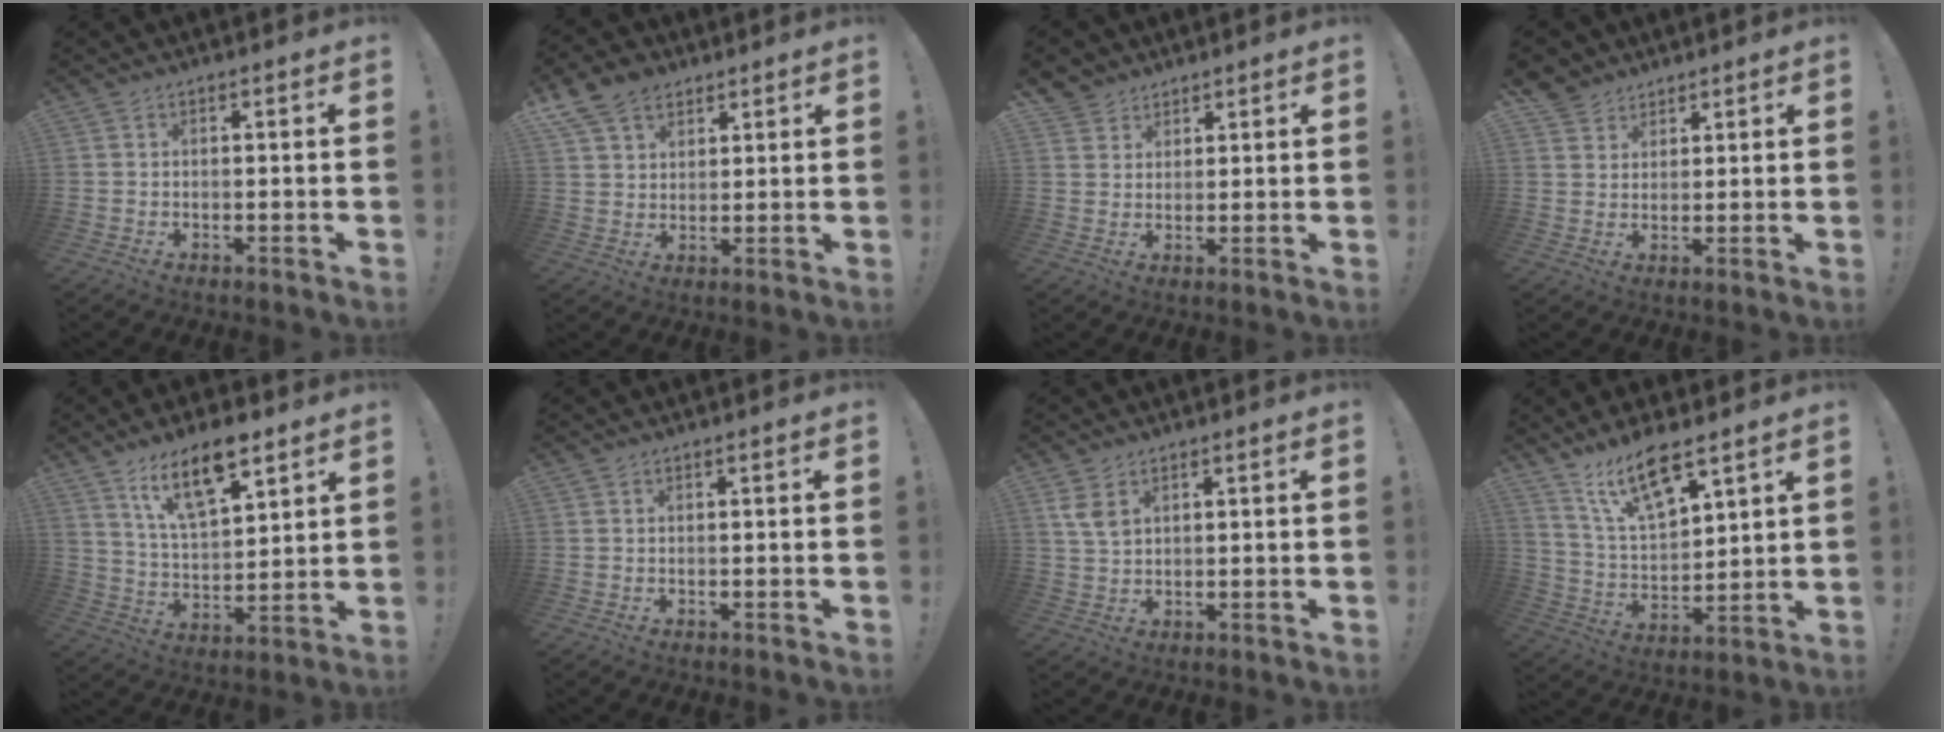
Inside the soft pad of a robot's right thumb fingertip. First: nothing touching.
{"total": 10.0, "force": [6.2, 6.9, 3.7], "torque": [-0.063, -0.026, 0.123]}
{"total": 4.5, "force": [3.3, 3.1, 0.0], "torque": [0.003, -0.026, 0.063]}
{"total": 5.1, "force": [4.0, 3.1, 0.2], "torque": [-0.001, -0.030, 0.077]}
{"total": 14.2, "force": [9.2, 5.8, 9.2], "torque": [-0.153, -0.046, 0.159]}
{"total": 0.0}
{"total": 4.9, "force": [2.6, 2.6, 3.2], "torque": [-0.052, -0.010, 0.049]}
{"total": 13.5, "force": [9.8, 4.7, 7.9], "torque": [-0.151, -0.055, 0.175]}